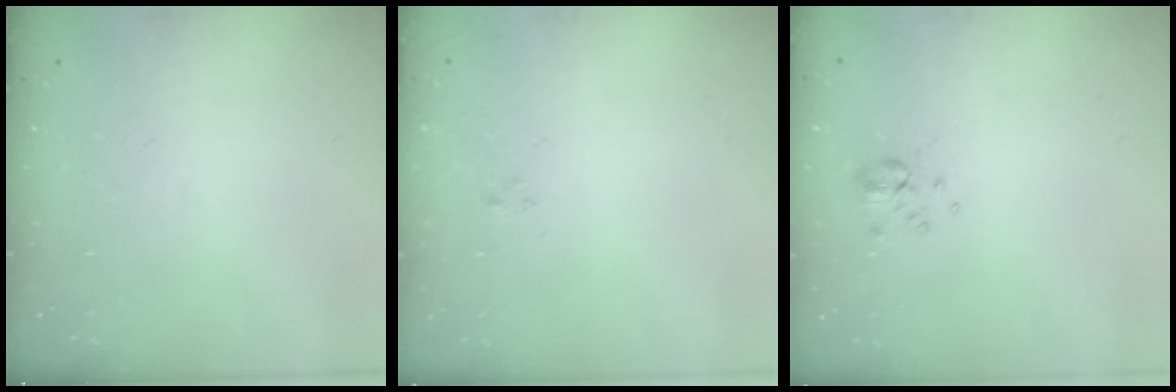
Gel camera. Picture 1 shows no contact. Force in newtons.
{"total": 0.5, "press": 0.4, "slide": 0.4}
{"total": 3.7, "press": 3.6, "slide": 0.9}